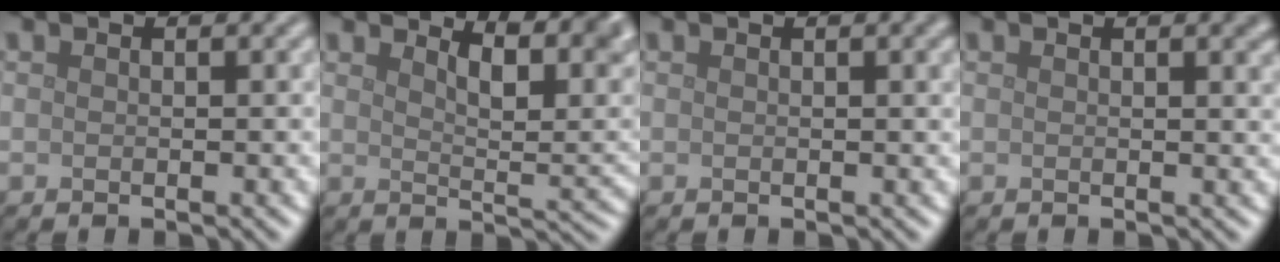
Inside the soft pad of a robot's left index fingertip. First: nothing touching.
{"total": 6.0, "force": [3.7, 2.1, 4.2], "torque": [-0.054, 0.000, 0.053]}
{"total": 2.0, "force": [0.6, 0.6, 1.8], "torque": [-0.017, 0.007, 0.006]}
{"total": 2.4, "force": [1.0, 0.8, 2.0], "torque": [-0.011, 0.007, 0.010]}